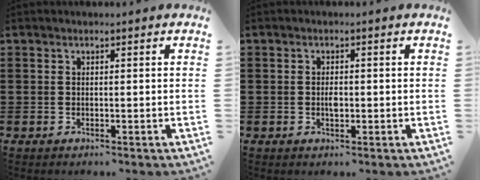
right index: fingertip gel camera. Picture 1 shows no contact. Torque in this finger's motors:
{"motor_torque": [0.52, -0.03, 0.05, 0.02]}